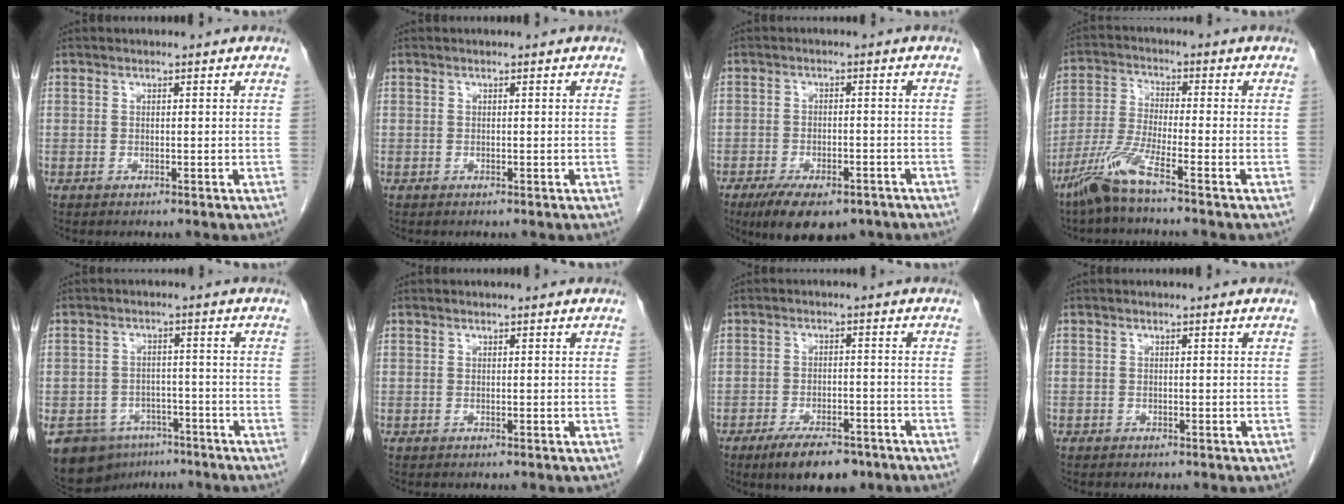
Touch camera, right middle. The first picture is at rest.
{"total": 0.0}
{"total": 10.6, "force": [-7.7, 4.2, 5.9], "torque": [-0.087, -0.005, -0.115]}
{"total": 7.1, "force": [-5.0, -0.6, 4.9], "torque": [-0.109, -0.020, -0.109]}
{"total": 14.2, "force": [-8.6, 9.7, 5.9], "torque": [-0.139, 0.003, -0.120]}
{"total": 0.0}
{"total": 8.7, "force": [-6.3, 3.2, 5.2], "torque": [-0.081, -0.006, -0.097]}
{"total": 0.6, "force": [-0.4, 0.4, 0.0], "torque": [-0.006, 0.003, -0.007]}